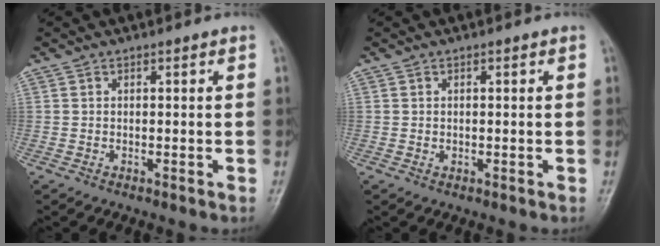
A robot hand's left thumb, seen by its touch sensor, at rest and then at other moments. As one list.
[{"total": 0.6, "force": [0.1, 0.5, 0.4], "torque": [-0.003, 0.000, 0.002]}]